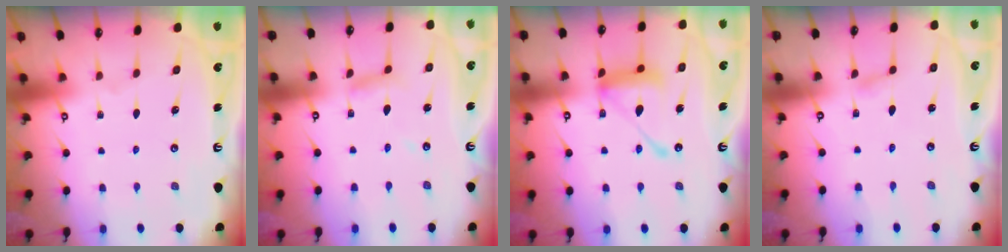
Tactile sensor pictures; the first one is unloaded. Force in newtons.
{"total": 5.9, "press": 5.9, "slide": 0.5}
{"total": 14.2, "press": 14.1, "slide": 1.3}
{"total": 1.1, "press": 1.1, "slide": 0.1}